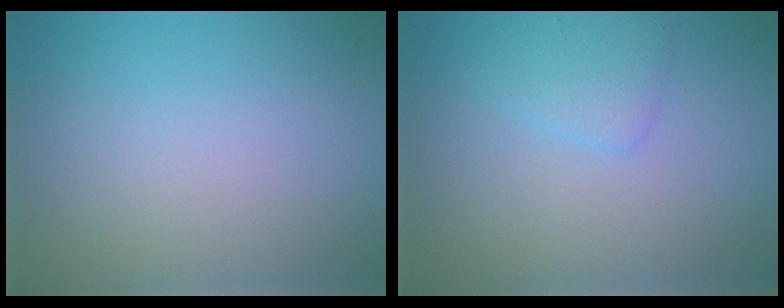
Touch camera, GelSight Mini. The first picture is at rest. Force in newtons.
{"total": 1.8, "press": 1.8, "slide": 0.1}